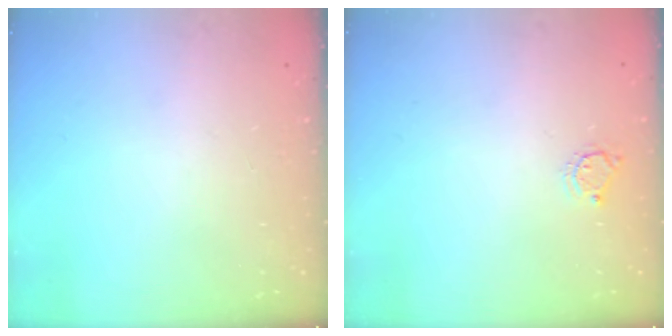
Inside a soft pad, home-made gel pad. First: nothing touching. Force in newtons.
{"total": 3.7, "press": 3.7, "slide": 0.4}